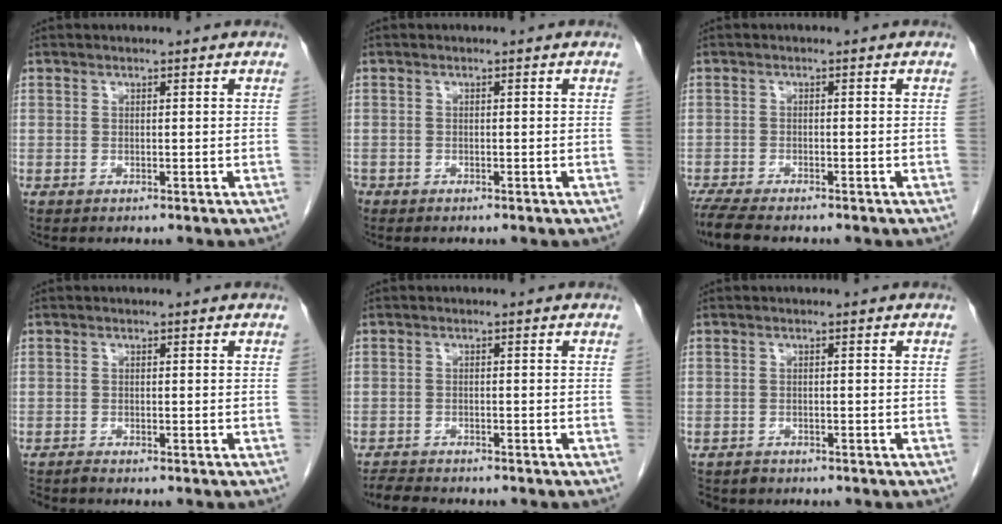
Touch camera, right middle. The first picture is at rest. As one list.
[{"total": 1.2, "force": [-0.9, 0.8, 0.2], "torque": [-0.009, 0.001, -0.016]}, {"total": 6.6, "force": [-5.6, 1.2, 3.2], "torque": [-0.060, -0.018, -0.093]}, {"total": 0.9, "force": [-0.9, -0.2, 0.1], "torque": [-0.006, -0.002, -0.019]}, {"total": 3.7, "force": [-3.6, 0.5, 0.9], "torque": [-0.019, -0.015, -0.059]}, {"total": 2.5, "force": [-2.1, 1.4, 0.1], "torque": [-0.004, 0.001, -0.036]}]